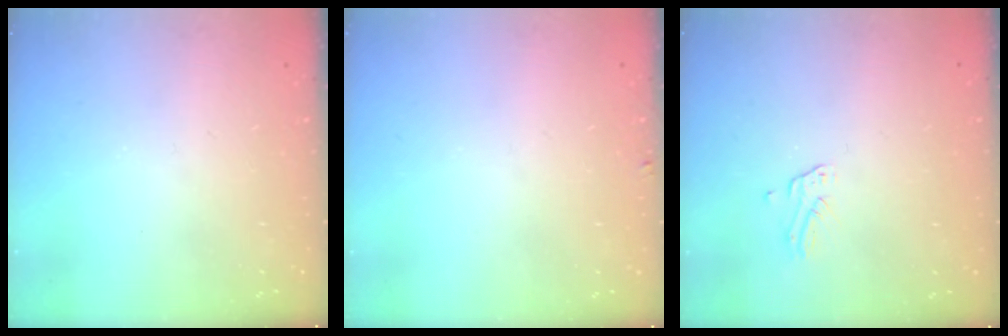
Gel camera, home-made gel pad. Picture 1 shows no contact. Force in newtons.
{"total": 2.8, "press": 2.8, "slide": 0.3}
{"total": 1.4, "press": 1.4, "slide": 0.1}